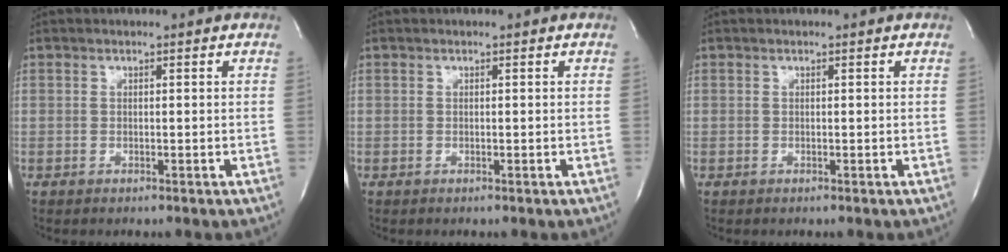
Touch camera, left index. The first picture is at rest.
{"total": 0.0}
{"total": 0.0}